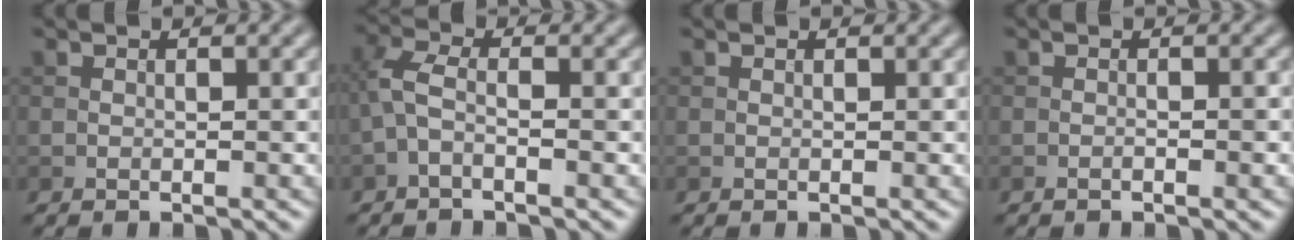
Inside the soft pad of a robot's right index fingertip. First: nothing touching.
{"total": 2.7, "force": [-0.8, 1.2, 2.3], "torque": [-0.057, 0.007, -0.026]}
{"total": 0.0}
{"total": 1.1, "force": [-0.5, 0.2, 0.9], "torque": [-0.016, 0.001, -0.010]}